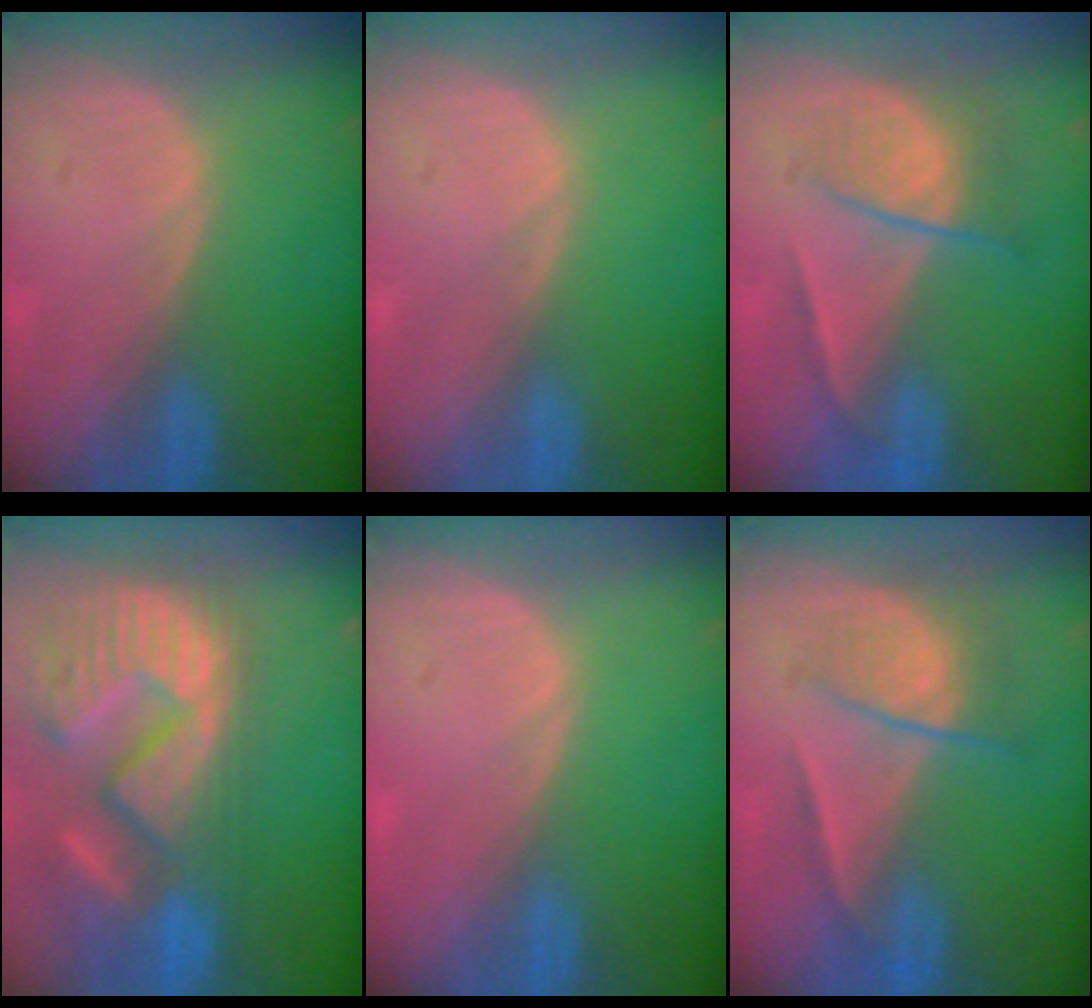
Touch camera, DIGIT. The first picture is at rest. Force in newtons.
{"total": 0.0}
{"total": 6.7, "press": 5.8, "slide": 3.4}
{"total": 15.4, "press": 12.6, "slide": 8.8}
{"total": 0.0}
{"total": 6.7, "press": 5.8, "slide": 3.5}